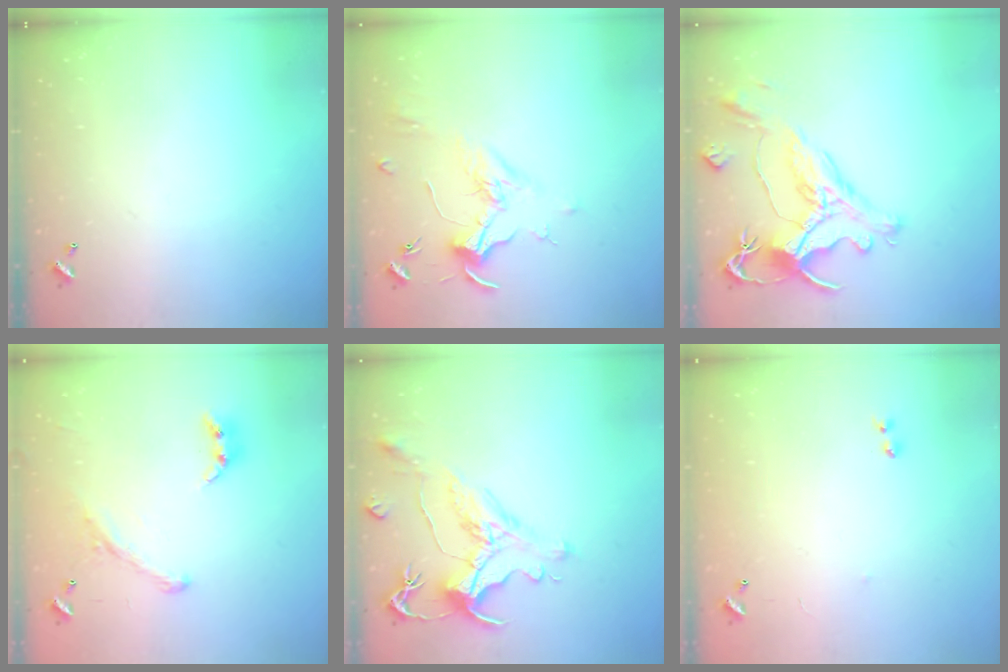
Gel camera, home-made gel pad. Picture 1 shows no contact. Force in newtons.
{"total": 1.8, "press": 1.6, "slide": 0.8}
{"total": 1.6, "press": 1.0, "slide": 1.3}
{"total": 2.0, "press": 1.5, "slide": 1.2}
{"total": 1.3, "press": 0.1, "slide": 1.3}
{"total": 7.2, "press": 7.2, "slide": 0.5}